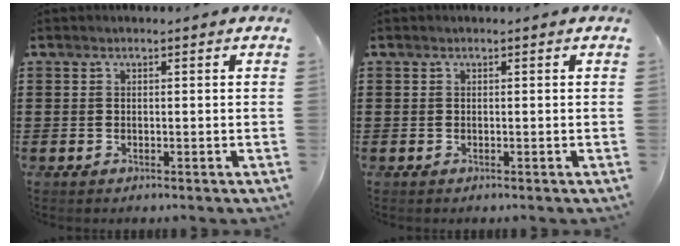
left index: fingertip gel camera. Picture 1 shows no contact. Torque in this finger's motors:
{"motor_torque": [0.00, 0.00, 0.00, -0.01]}